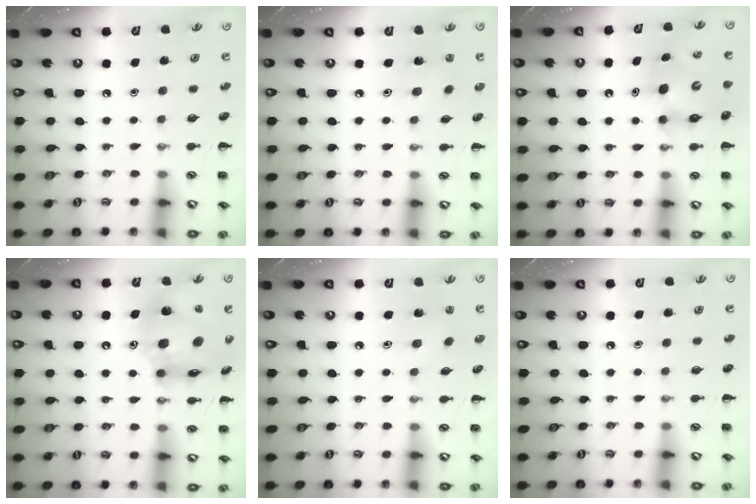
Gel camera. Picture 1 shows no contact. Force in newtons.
{"total": 2.0, "press": 1.9, "slide": 0.7}
{"total": 7.5, "press": 7.4, "slide": 1.2}
{"total": 16.0, "press": 15.5, "slide": 3.7}
{"total": 2.0, "press": 1.9, "slide": 0.7}
{"total": 0.0}